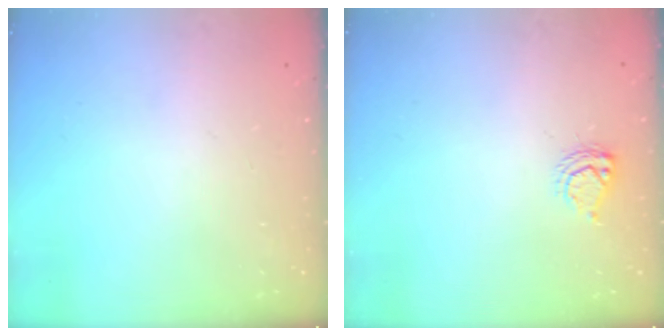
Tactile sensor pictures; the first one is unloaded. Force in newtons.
{"total": 5.0, "press": 4.9, "slide": 0.6}